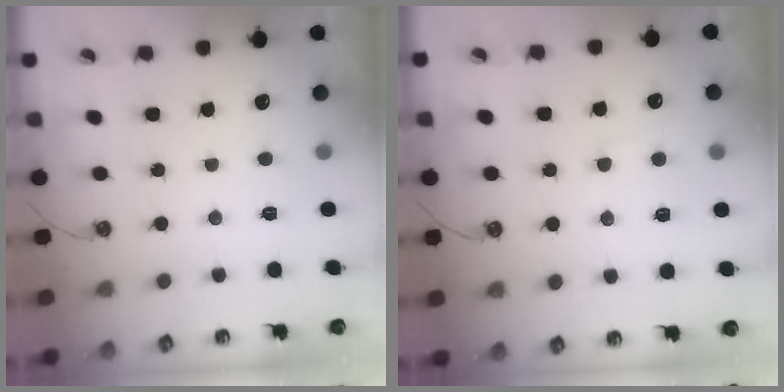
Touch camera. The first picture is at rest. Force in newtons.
{"total": 0.6, "press": 0.3, "slide": 0.6}